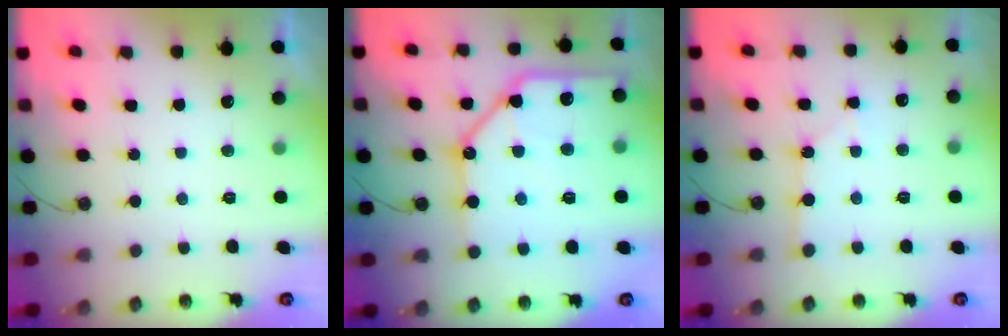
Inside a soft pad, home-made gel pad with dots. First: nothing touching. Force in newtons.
{"total": 20.6, "press": 20.4, "slide": 2.5}
{"total": 2.6, "press": 2.6, "slide": 0.3}